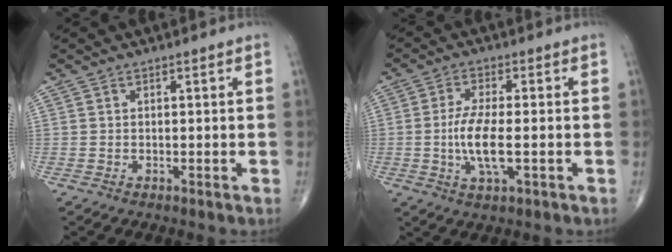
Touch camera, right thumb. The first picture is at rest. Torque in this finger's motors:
{"motor_torque": [1.84, 3.17, 0.98, 0.29, 0.26]}